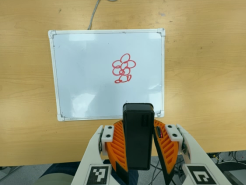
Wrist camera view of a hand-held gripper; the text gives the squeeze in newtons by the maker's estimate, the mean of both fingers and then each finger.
{"total": 8.7, "left": 6.8, "right": 10.7}